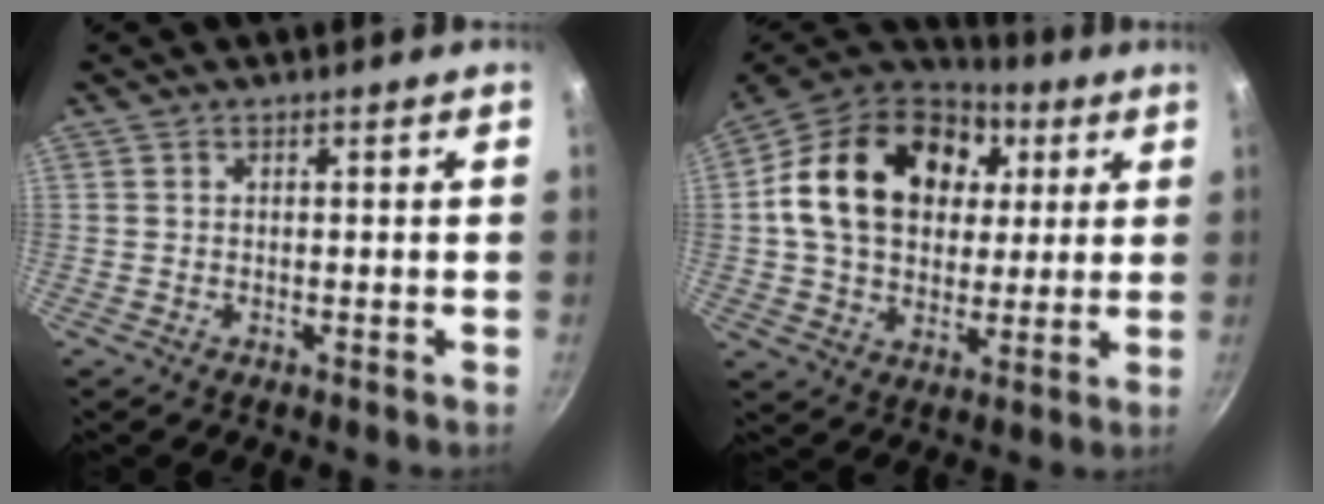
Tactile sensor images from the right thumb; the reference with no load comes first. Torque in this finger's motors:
{"motor_torque": [1.01, 4.00, 0.75, 0.65, 0.20]}